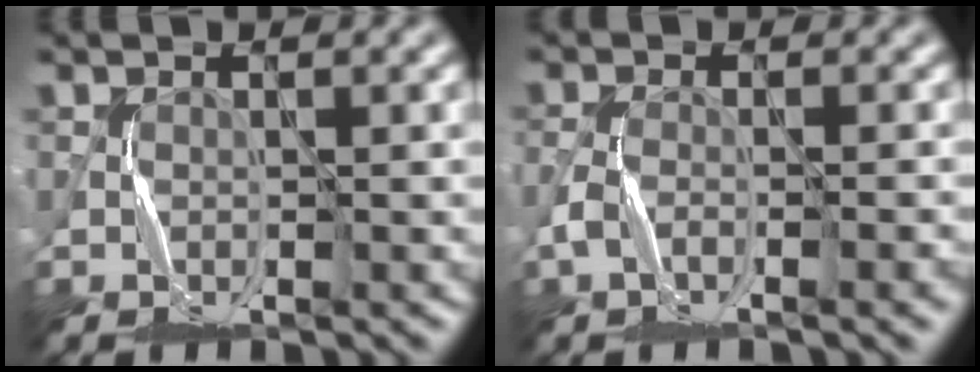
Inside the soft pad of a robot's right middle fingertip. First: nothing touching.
{"total": 3.2, "force": [-1.7, 1.1, 2.5], "torque": [-0.054, -0.003, -0.036]}